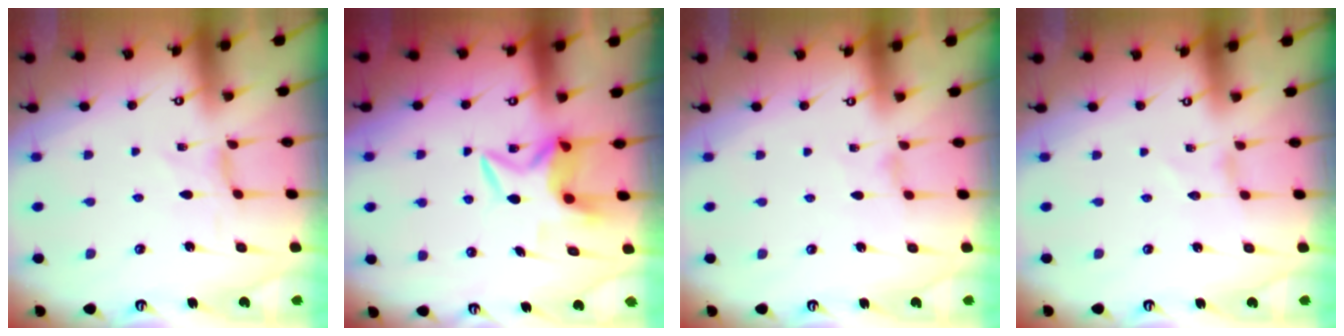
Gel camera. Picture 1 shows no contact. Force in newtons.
{"total": 6.1, "press": 6.0, "slide": 0.7}
{"total": 1.0, "press": 1.0, "slide": 0.1}
{"total": 0.0}